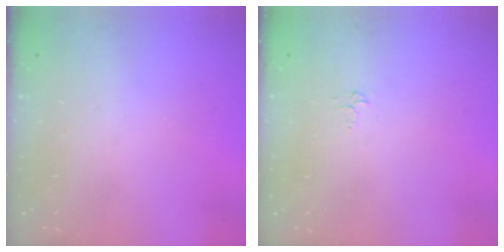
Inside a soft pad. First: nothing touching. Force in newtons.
{"total": 3.3, "press": 3.2, "slide": 0.4}